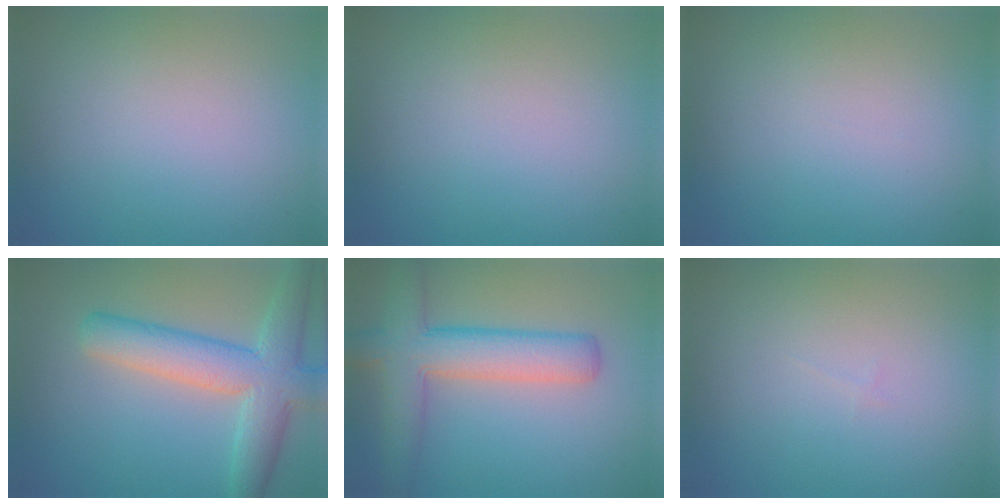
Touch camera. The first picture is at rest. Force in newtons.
{"total": 0.0}
{"total": 0.0}
{"total": 7.1, "press": 7.1, "slide": 0.5}
{"total": 6.5, "press": 6.5, "slide": 0.3}
{"total": 0.0}